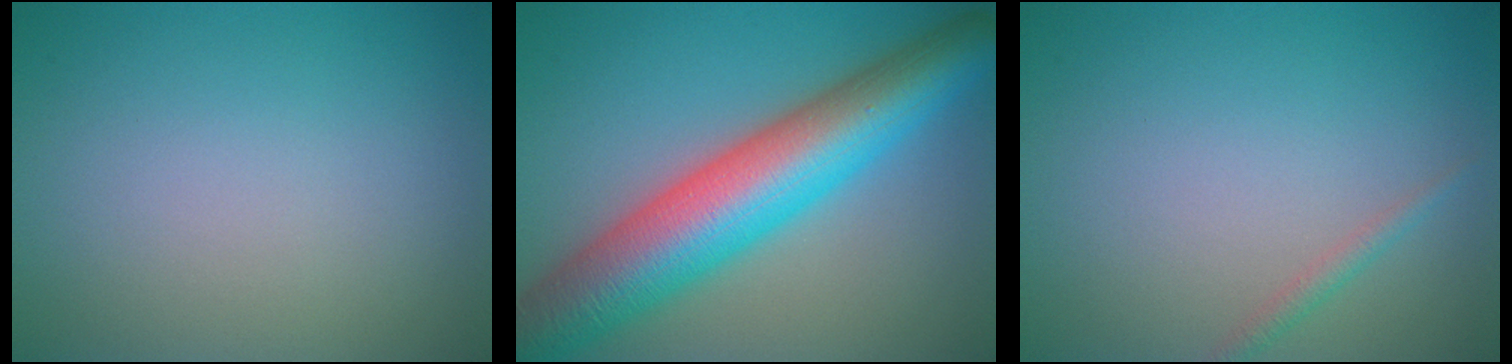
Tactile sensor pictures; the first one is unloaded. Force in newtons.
{"total": 11.6, "press": 11.6, "slide": 0.4}
{"total": 1.0, "press": 1.0, "slide": 0.0}